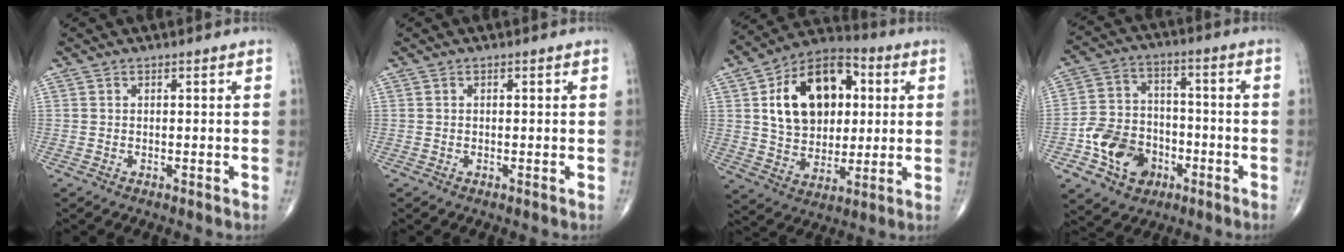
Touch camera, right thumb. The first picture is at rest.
{"total": 0.0}
{"total": 19.8, "force": [4.4, 13.4, 13.9], "torque": [-0.188, 0.006, 0.074]}
{"total": 13.1, "force": [-5.1, 10.0, 6.6], "torque": [-0.085, 0.035, -0.088]}